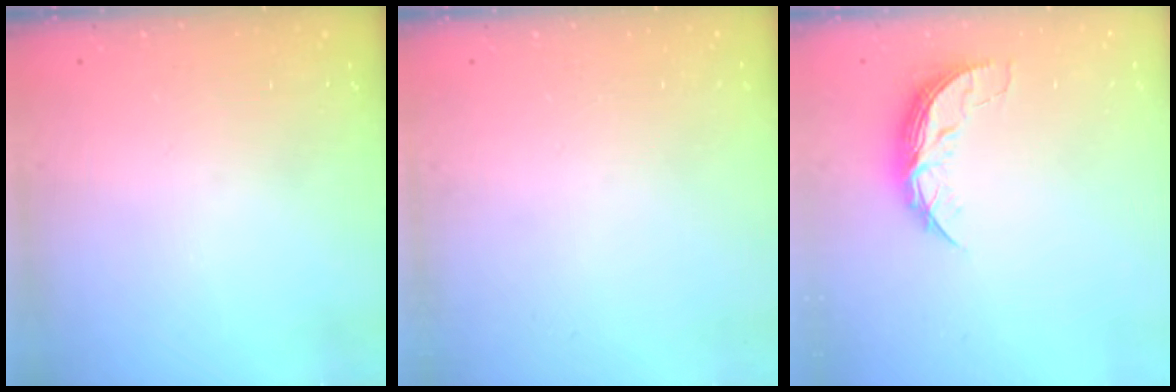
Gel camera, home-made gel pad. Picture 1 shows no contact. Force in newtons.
{"total": 0.0}
{"total": 8.0, "press": 8.0, "slide": 0.6}